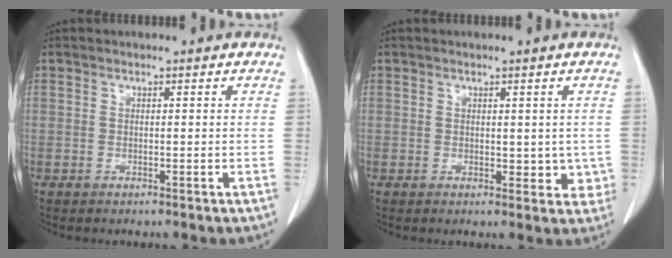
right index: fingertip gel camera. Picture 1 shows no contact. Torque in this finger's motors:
{"motor_torque": [0.02, 0.10, 0.03, 0.00]}